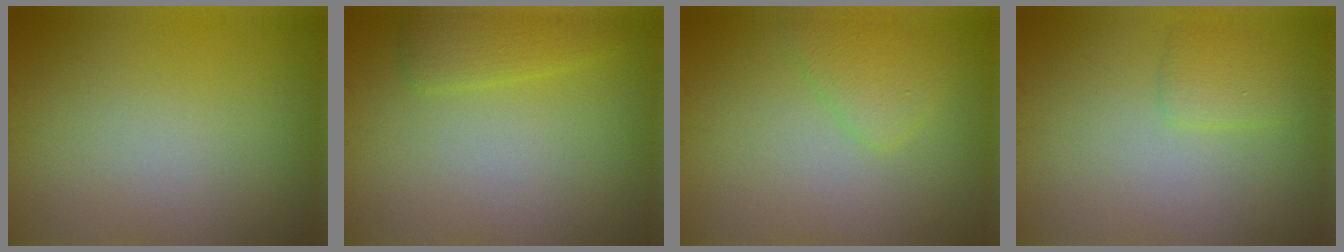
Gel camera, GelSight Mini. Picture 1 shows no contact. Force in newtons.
{"total": 2.2, "press": 2.2, "slide": 0.0}
{"total": 2.3, "press": 2.3, "slide": 0.2}
{"total": 1.6, "press": 1.6, "slide": 0.1}